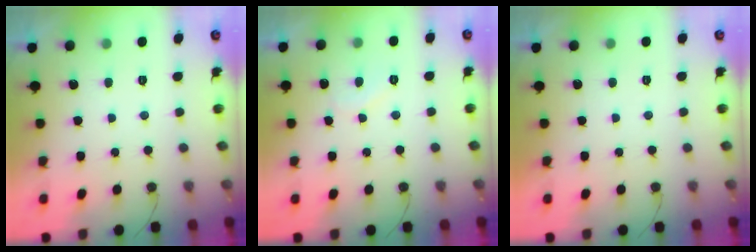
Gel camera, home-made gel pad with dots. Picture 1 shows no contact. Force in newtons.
{"total": 5.8, "press": 5.8, "slide": 0.6}
{"total": 1.8, "press": 1.8, "slide": 0.1}